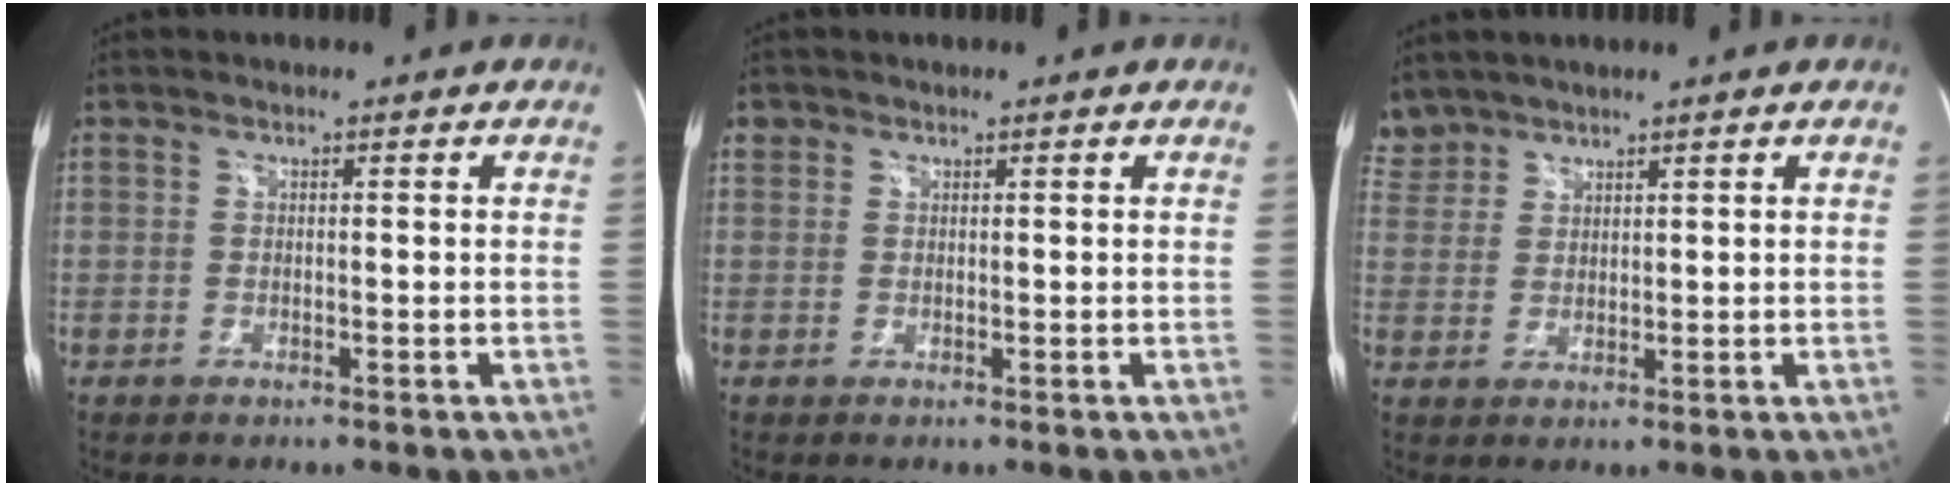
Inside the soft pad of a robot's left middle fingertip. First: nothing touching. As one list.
[{"total": 1.1, "force": [0.7, 0.9, 0.1], "torque": [0.008, 0.007, 0.009]}, {"total": 3.7, "force": [3.4, 1.5, -0.3], "torque": [0.006, 0.013, 0.074]}]